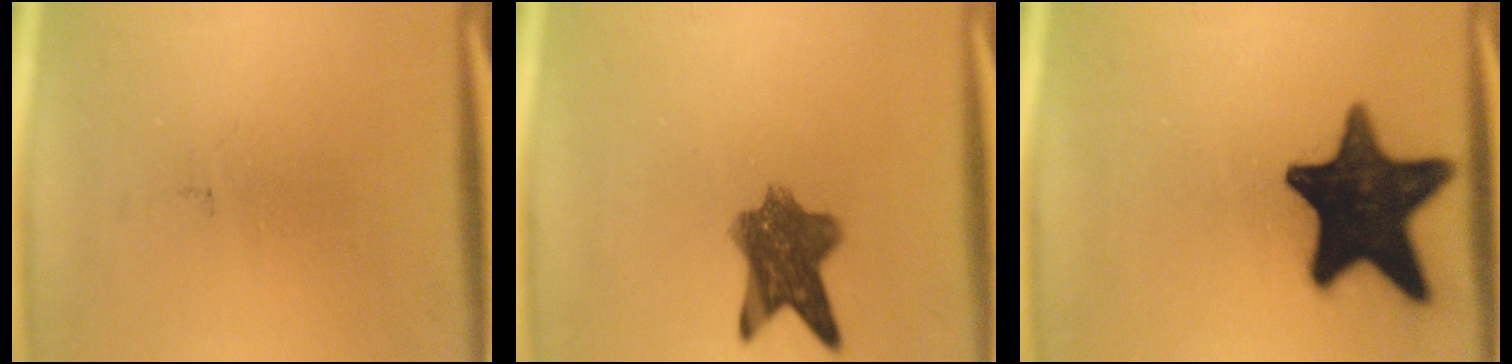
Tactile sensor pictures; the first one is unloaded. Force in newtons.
{"total": 8.2}
{"total": 18.4}